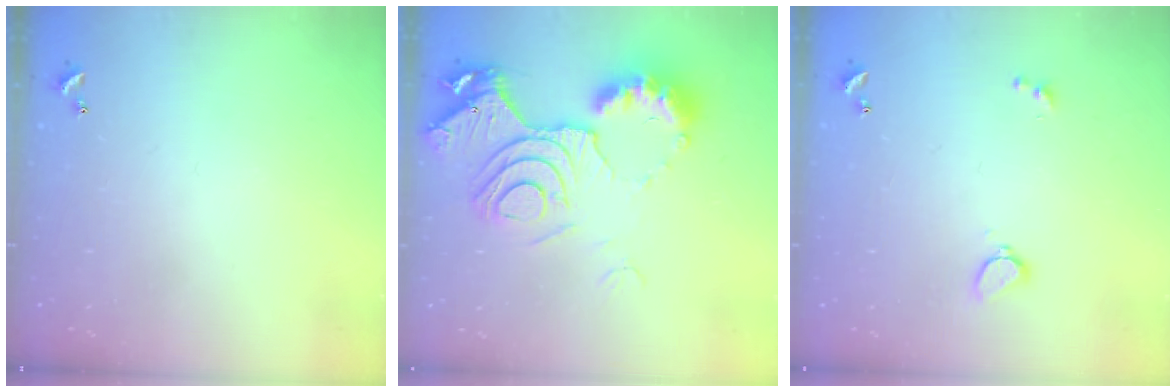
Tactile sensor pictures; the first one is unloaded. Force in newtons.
{"total": 17.0, "press": 17.0, "slide": 1.8}
{"total": 2.9, "press": 2.4, "slide": 1.6}